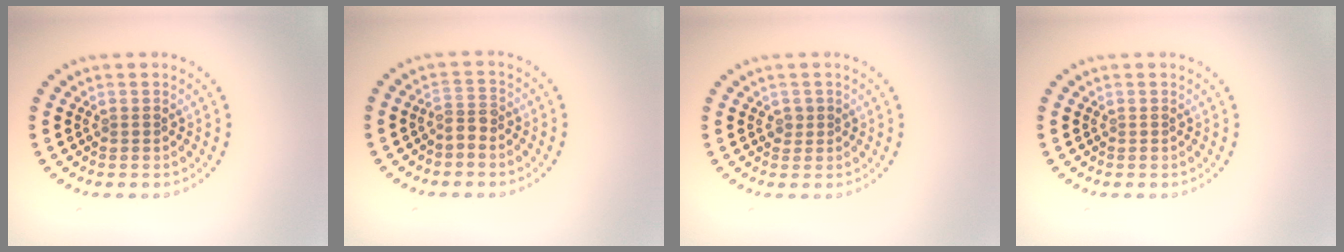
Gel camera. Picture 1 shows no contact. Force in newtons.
{"total": 1.9, "press": 1.5, "slide": 1.2}
{"total": 0.9, "press": 0.8, "slide": 0.4}
{"total": 0.0}